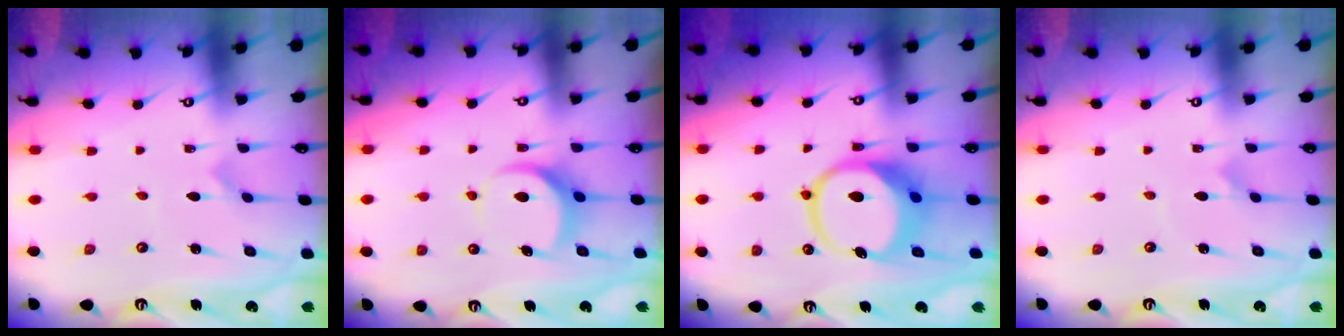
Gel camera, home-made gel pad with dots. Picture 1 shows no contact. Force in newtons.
{"total": 6.9, "press": 6.9, "slide": 0.9}
{"total": 10.6, "press": 10.5, "slide": 1.3}
{"total": 2.0, "press": 2.0, "slide": 0.2}